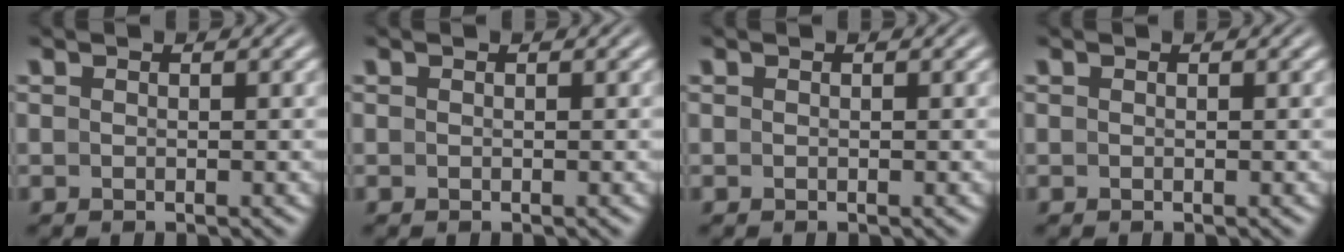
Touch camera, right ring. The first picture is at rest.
{"total": 0.0}
{"total": 0.0}
{"total": 0.0}